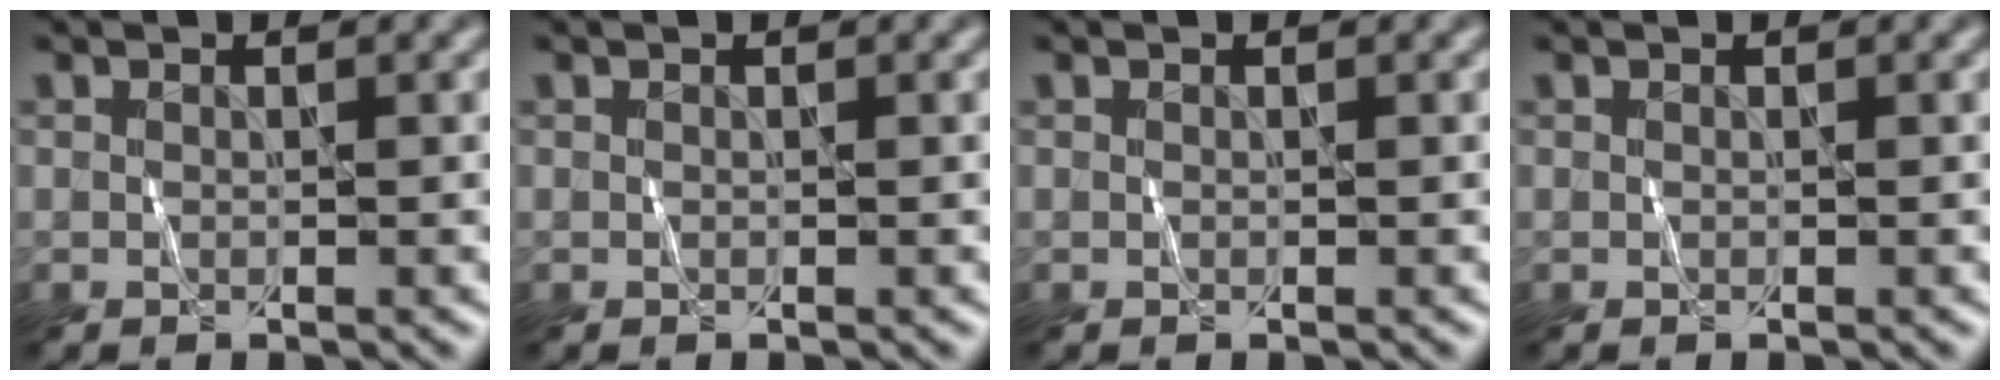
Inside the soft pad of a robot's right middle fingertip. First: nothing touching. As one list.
[{"total": 0.0}, {"total": 0.0}, {"total": 0.0}]